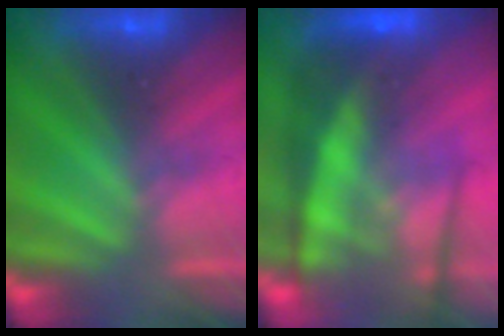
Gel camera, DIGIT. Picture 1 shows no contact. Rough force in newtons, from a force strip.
{"total": 7.1}